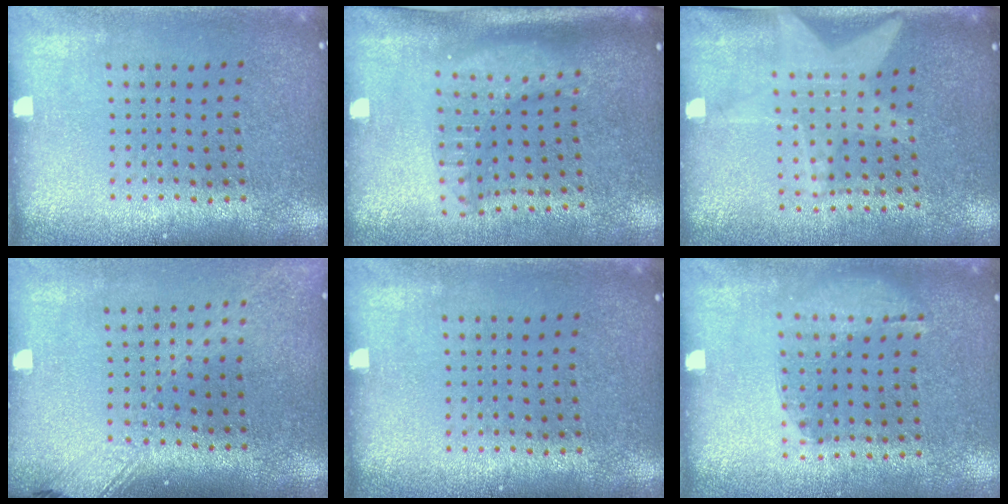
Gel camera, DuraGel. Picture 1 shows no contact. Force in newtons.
{"total": 1.9, "press": 1.5, "slide": 1.2}
{"total": 1.9, "press": 1.5, "slide": 1.1}
{"total": 1.8, "press": 1.4, "slide": 1.0}
{"total": 0.0}
{"total": 1.1, "press": 0.8, "slide": 0.8}